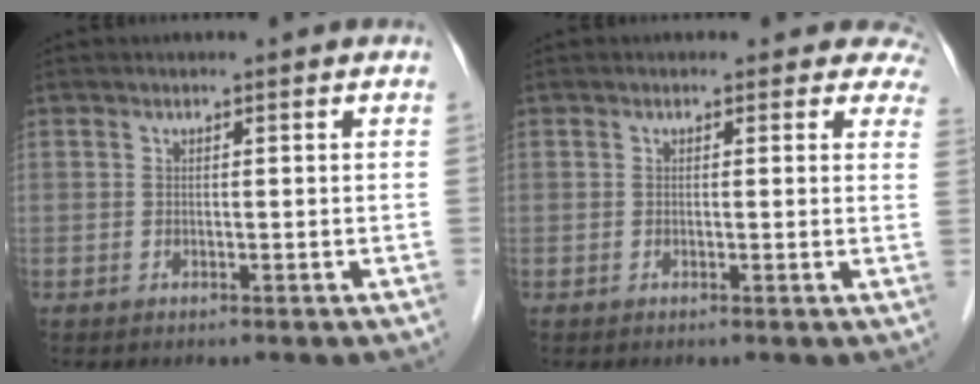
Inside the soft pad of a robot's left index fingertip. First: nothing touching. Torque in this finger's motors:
{"motor_torque": [0.90, -1.24, 0.13, -0.04]}